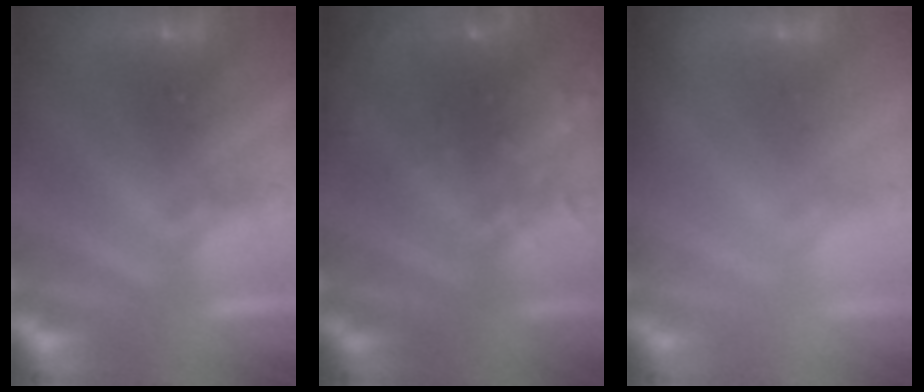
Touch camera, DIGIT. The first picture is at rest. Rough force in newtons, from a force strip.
{"total": 9.4}
{"total": 1.3}